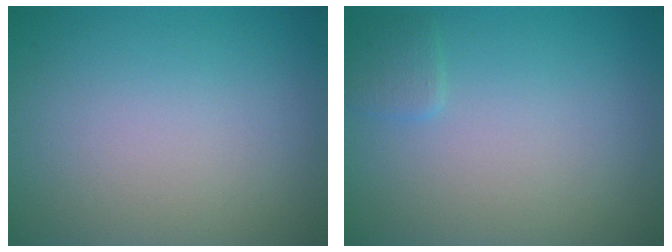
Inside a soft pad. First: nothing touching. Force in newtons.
{"total": 0.9, "press": 0.9, "slide": 0.1}